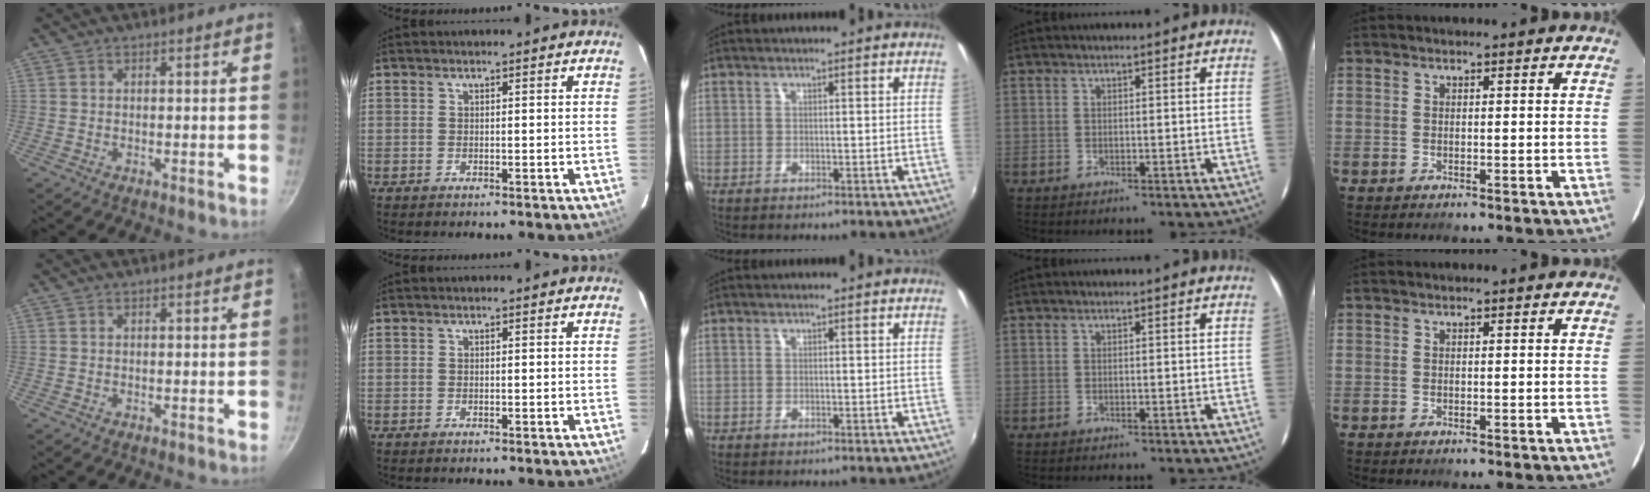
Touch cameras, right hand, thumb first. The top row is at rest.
{}